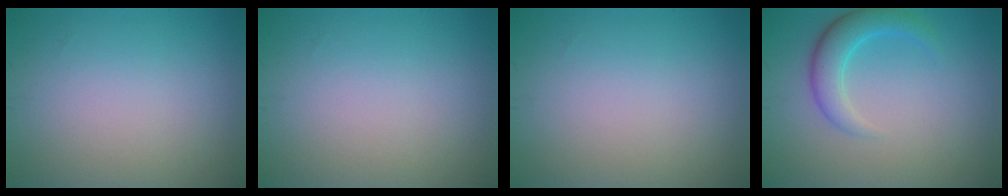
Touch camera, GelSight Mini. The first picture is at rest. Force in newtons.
{"total": 0.0}
{"total": 0.0}
{"total": 3.4, "press": 3.4, "slide": 0.3}